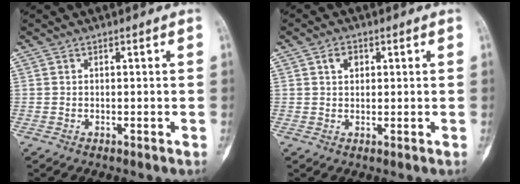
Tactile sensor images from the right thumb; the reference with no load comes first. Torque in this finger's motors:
{"motor_torque": [-0.03, 0.02, 0.08, -0.08, 0.01]}